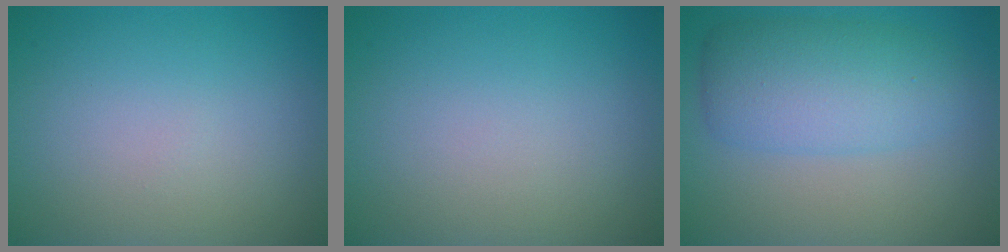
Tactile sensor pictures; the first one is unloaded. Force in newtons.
{"total": 0.0}
{"total": 5.8, "press": 5.8, "slide": 0.1}